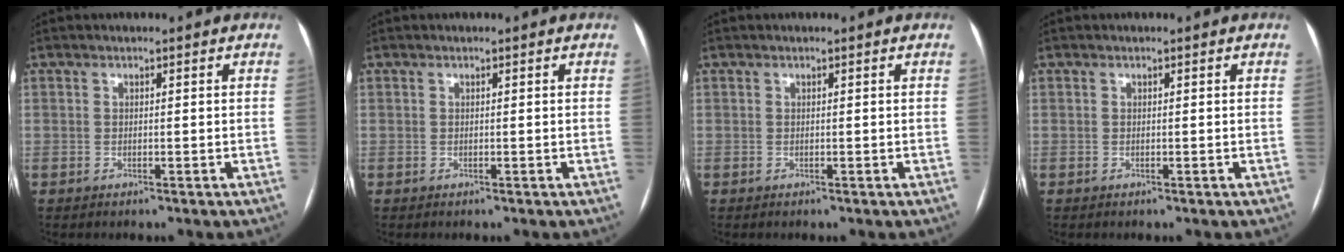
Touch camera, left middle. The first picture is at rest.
{"total": 0.0}
{"total": 0.0}
{"total": 0.0}